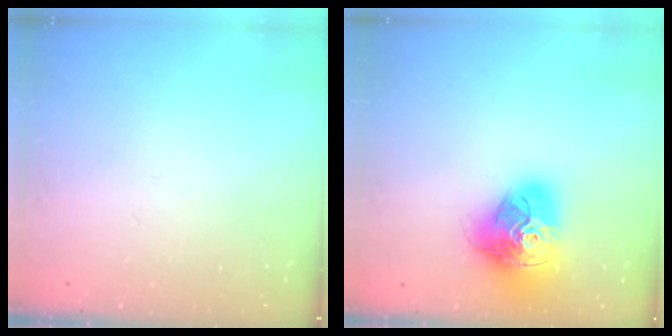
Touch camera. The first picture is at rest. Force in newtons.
{"total": 18.8, "press": 18.6, "slide": 2.1}